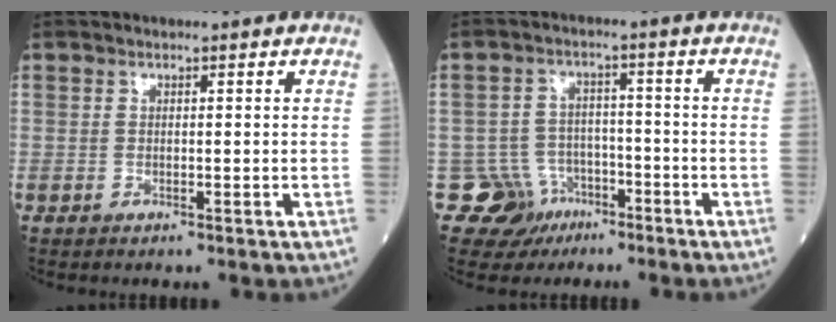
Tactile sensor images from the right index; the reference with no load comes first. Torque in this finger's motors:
{"motor_torque": [-0.03, 0.00, -0.01, 0.00]}